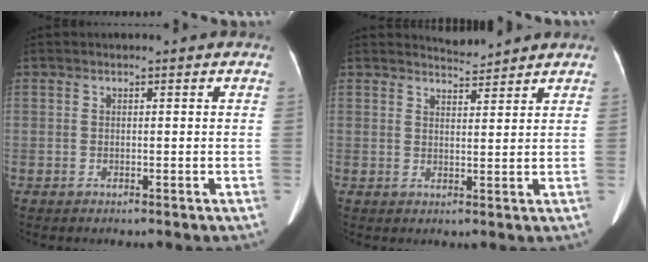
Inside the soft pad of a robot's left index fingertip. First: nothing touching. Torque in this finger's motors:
{"motor_torque": [-0.43, -0.38, -0.18, -0.03]}